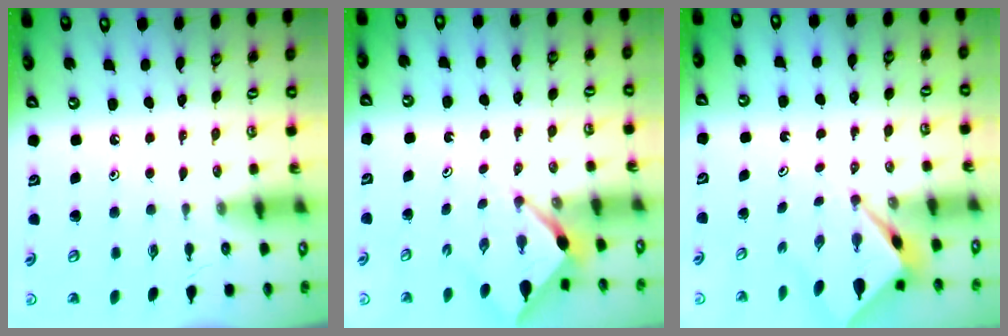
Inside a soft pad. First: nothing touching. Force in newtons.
{"total": 2.6, "press": 2.6, "slide": 0.2}
{"total": 2.6, "press": 2.6, "slide": 0.1}